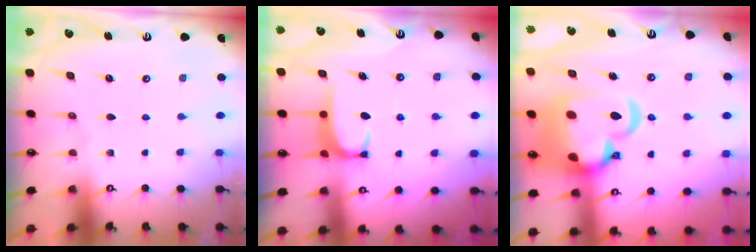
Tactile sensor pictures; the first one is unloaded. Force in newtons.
{"total": 1.8, "press": 1.7, "slide": 0.5}
{"total": 14.9, "press": 14.7, "slide": 2.4}